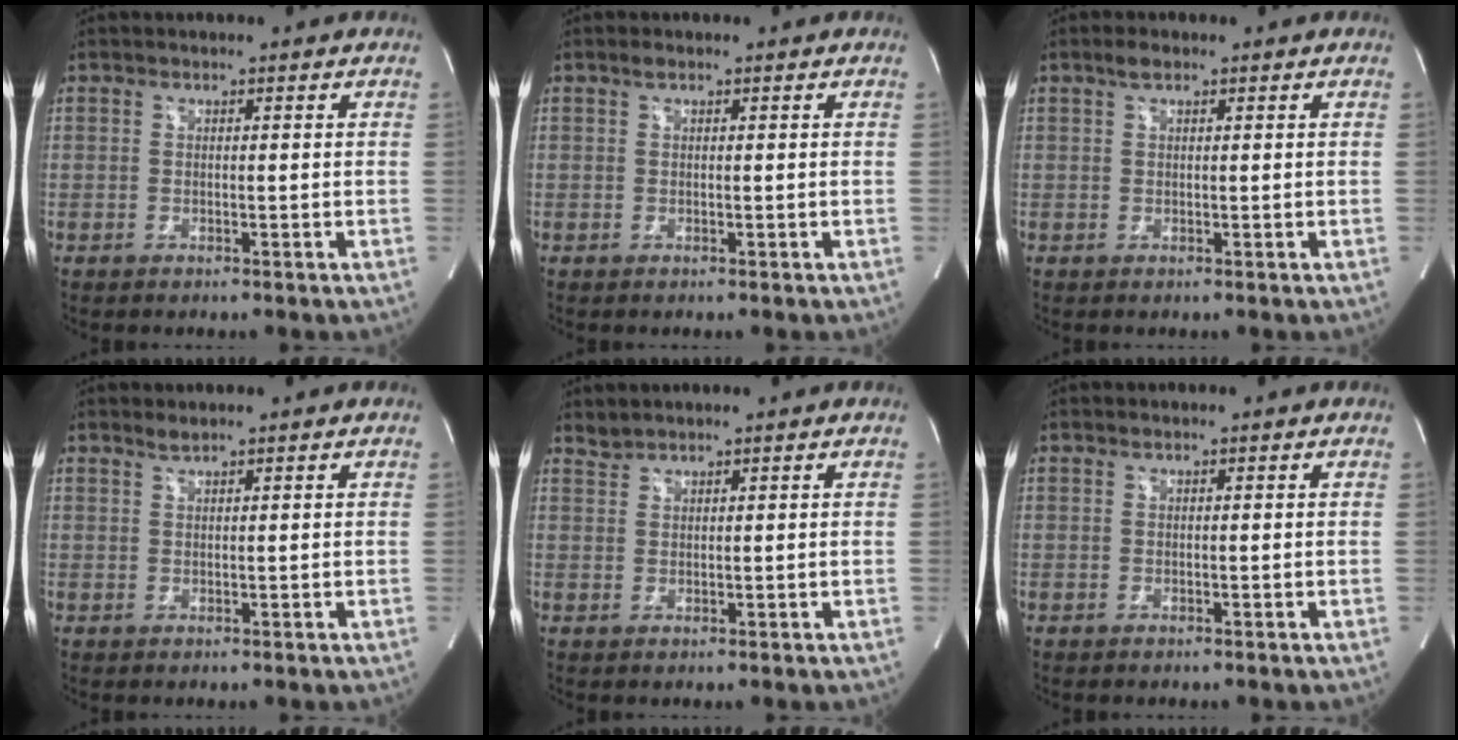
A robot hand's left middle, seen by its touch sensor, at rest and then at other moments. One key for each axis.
{"total": 0.7, "fx": 0.5, "fy": 0.3, "fz": 0.5, "tx": -0.013, "ty": 0.005, "tz": 0.009}
{"total": 1.6, "fx": 1.0, "fy": 0.6, "fz": 1.0, "tx": -0.023, "ty": 0.009, "tz": 0.020}
{"total": 1.0, "fx": 0.9, "fy": -0.1, "fz": 0.2, "tx": -0.010, "ty": 0.001, "tz": 0.021}
{"total": 1.4, "fx": 1.4, "fy": -0.1, "fz": -0.1, "tx": -0.004, "ty": 0.006, "tz": 0.034}
{"total": 0.0}